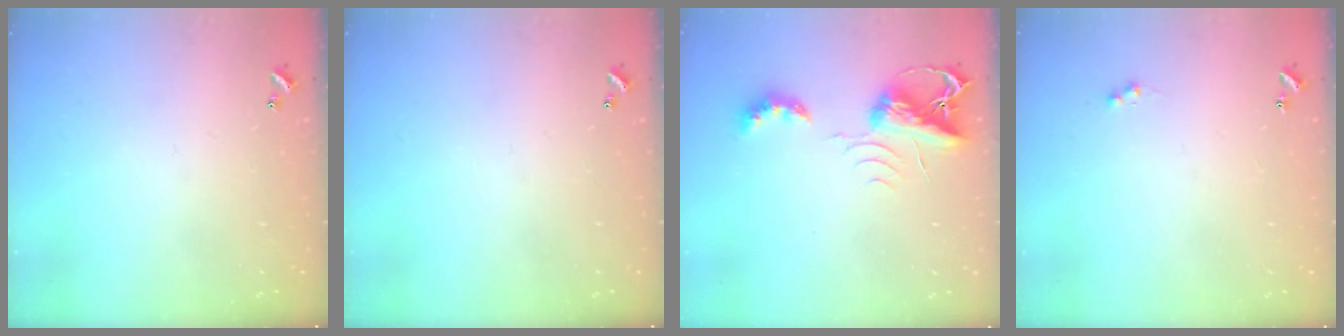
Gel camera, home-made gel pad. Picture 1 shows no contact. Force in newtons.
{"total": 0.0}
{"total": 6.9, "press": 6.8, "slide": 0.9}
{"total": 1.2, "press": 1.1, "slide": 0.6}